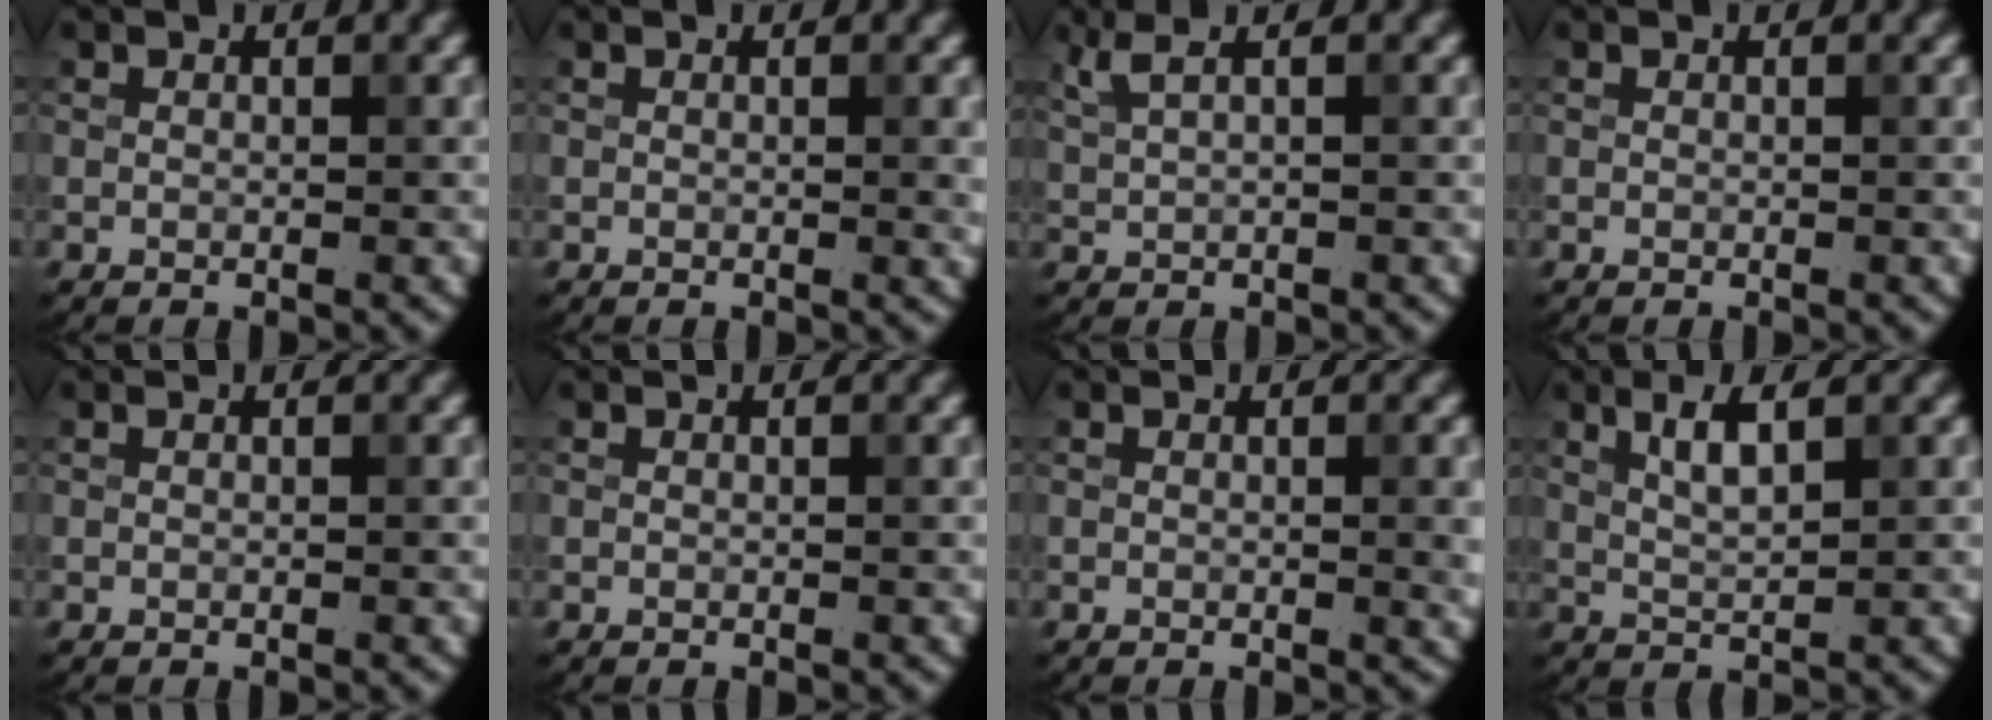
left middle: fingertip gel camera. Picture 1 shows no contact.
{"total": 0.9, "force": [0.1, 0.2, 0.9], "torque": [-0.009, -0.002, -0.001]}
{"total": 2.6, "force": [1.6, 0.8, 1.8], "torque": [-0.030, 0.006, 0.028]}
{"total": 0.0}
{"total": 0.0}
{"total": 0.0}
{"total": 1.7, "force": [0.1, 0.4, 1.7], "torque": [-0.018, -0.002, -0.002]}
{"total": 2.9, "force": [1.5, 0.7, 2.4], "torque": [-0.047, 0.003, 0.028]}